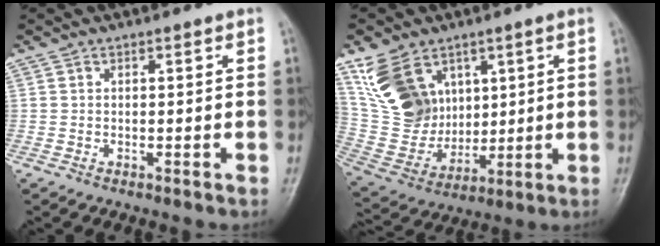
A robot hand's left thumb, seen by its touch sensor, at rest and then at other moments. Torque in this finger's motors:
{"motor_torque": [0.38, 0.41, 0.16, -0.15, 0.04]}